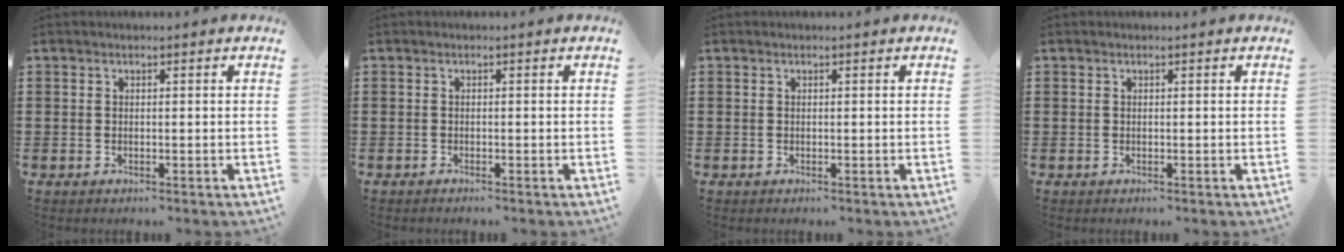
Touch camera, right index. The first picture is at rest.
{"total": 0.6, "force": [-0.6, -0.1, 0.1], "torque": [-0.003, -0.004, -0.012]}
{"total": 0.0}
{"total": 0.0}